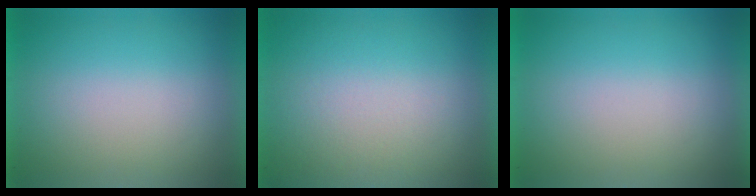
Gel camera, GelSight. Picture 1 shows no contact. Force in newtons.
{"total": 2.5}
{"total": 0.0}